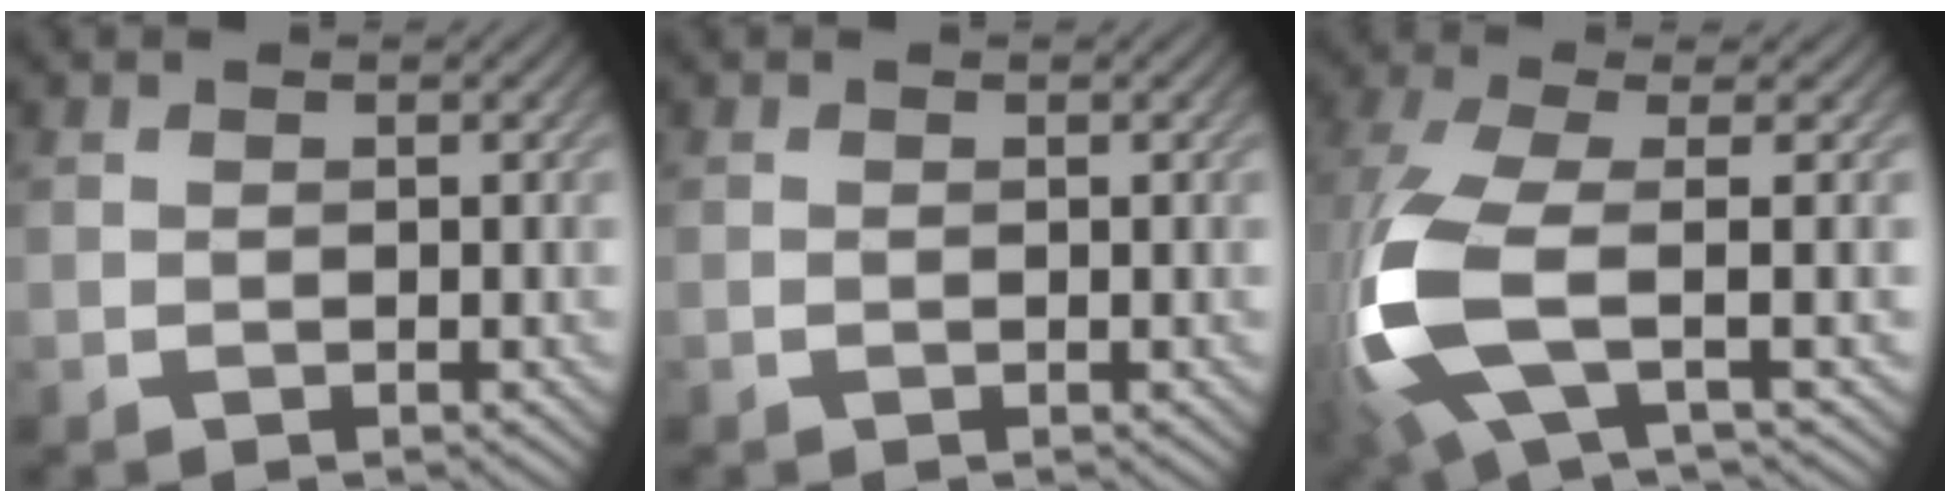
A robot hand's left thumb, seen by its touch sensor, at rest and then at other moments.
{"total": 0.0}
{"total": 11.6, "force": [-1.8, 4.0, 10.7], "torque": [-0.266, -0.016, -0.041]}